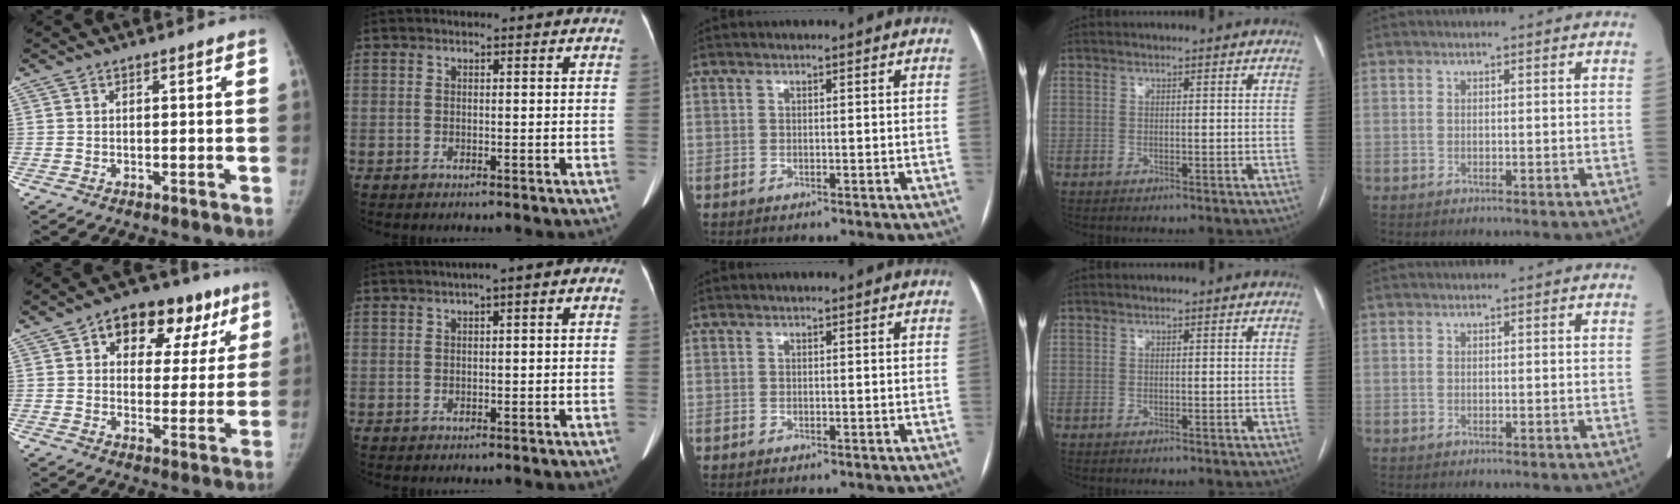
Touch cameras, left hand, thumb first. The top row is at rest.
{"thumb": {"total": 15.7, "force": [7.4, 10.0, 9.6], "torque": [-0.070, 0.006, 0.100]}, "index": {"total": 3.7, "force": [0.6, 1.0, 3.5], "torque": [-0.038, 0.026, 0.001]}}